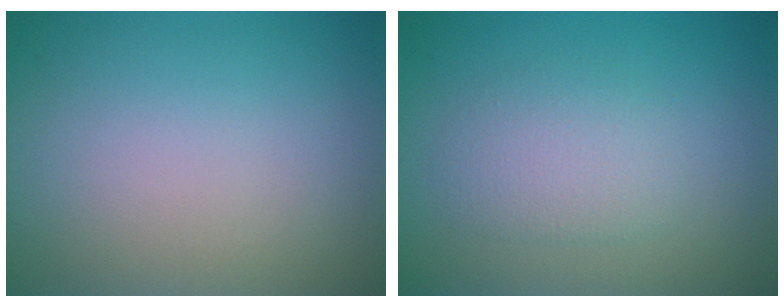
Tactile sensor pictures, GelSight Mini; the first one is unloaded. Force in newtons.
{"total": 2.4, "press": 2.3, "slide": 0.4}